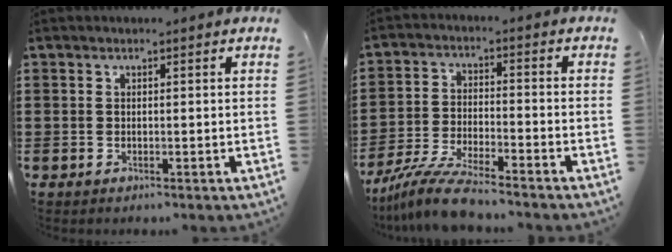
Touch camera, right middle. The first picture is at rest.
{"total": 8.2, "force": [-7.3, 0.3, 3.7], "torque": [-0.083, -0.005, -0.142]}